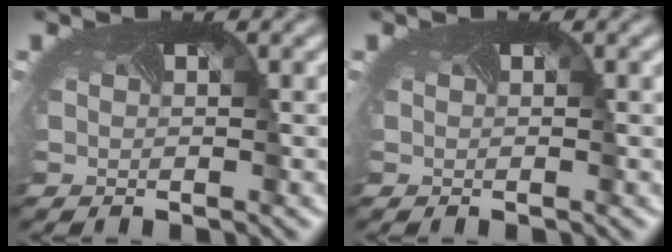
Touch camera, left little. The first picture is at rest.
{"total": 0.0}